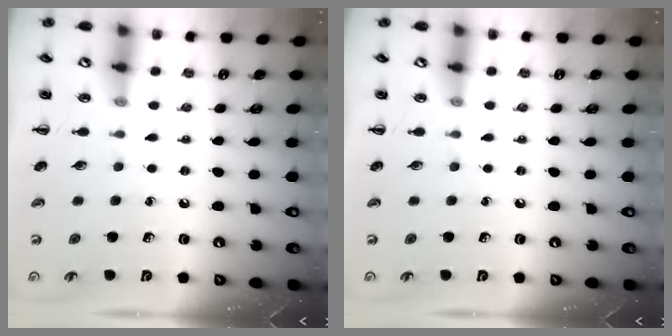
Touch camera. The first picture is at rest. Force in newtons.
{"total": 0.0}